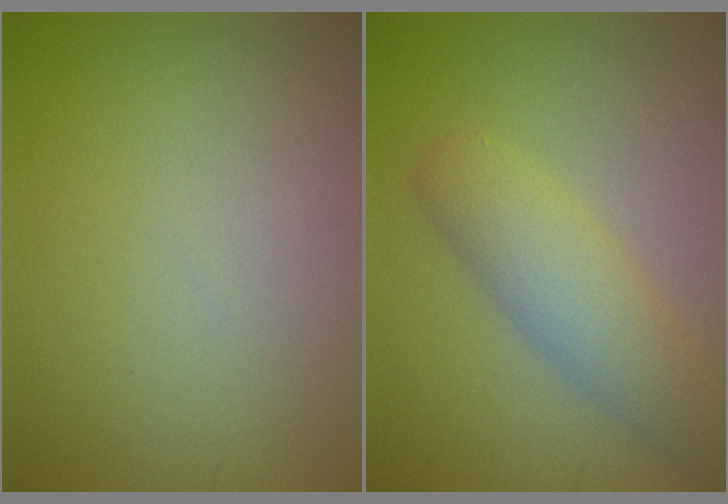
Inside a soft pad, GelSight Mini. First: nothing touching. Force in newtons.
{"total": 4.8, "press": 4.8, "slide": 0.2}